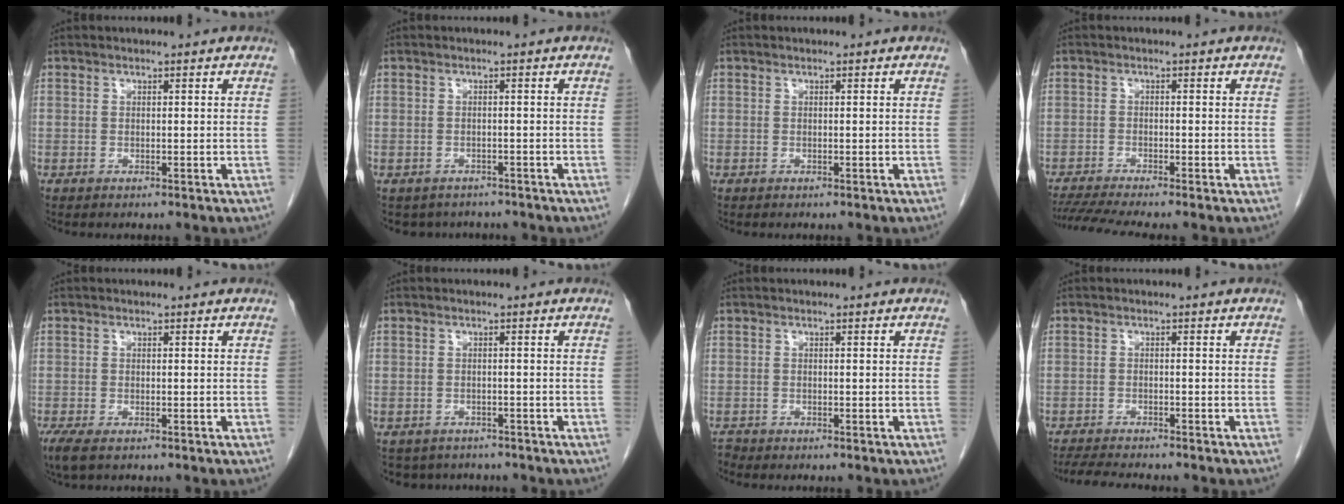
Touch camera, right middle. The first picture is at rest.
{"total": 4.6, "force": [-4.0, 2.3, 0.3], "torque": [0.002, 0.004, -0.051]}
{"total": 0.0}
{"total": 6.6, "force": [-5.8, -0.9, 3.2], "torque": [-0.052, -0.017, -0.097]}
{"total": 3.9, "force": [-2.6, 1.3, 2.5], "torque": [-0.056, -0.015, -0.043]}
{"total": 5.5, "force": [-4.8, 2.6, 0.4], "torque": [0.000, 0.000, -0.063]}
{"total": 0.6, "force": [-0.6, -0.1, -0.2], "torque": [0.001, -0.006, -0.012]}
{"total": 6.1, "force": [-5.6, 0.3, 2.4], "torque": [-0.037, -0.017, -0.091]}